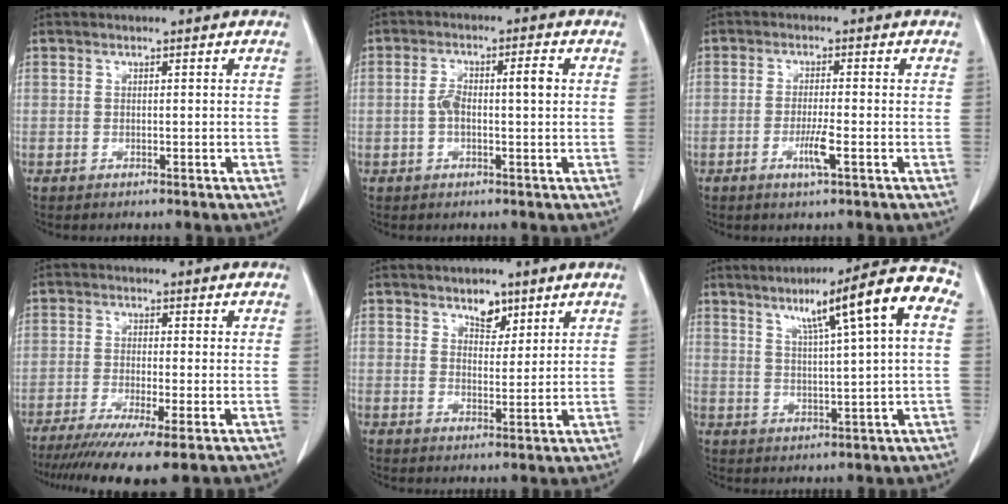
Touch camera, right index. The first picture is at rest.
{"total": 5.2, "force": [0.1, 1.4, 5.0], "torque": [-0.104, 0.024, 0.004]}
{"total": 3.7, "force": [-1.5, 0.0, 3.4], "torque": [-0.069, -0.006, -0.026]}
{"total": 11.0, "force": [-7.8, 0.3, 7.8], "torque": [-0.121, -0.026, -0.122]}
{"total": 3.6, "force": [2.5, 2.0, 1.7], "torque": [-0.023, -0.003, 0.042]}
{"total": 13.1, "force": [4.7, 0.1, 12.3], "torque": [-0.180, 0.024, 0.063]}